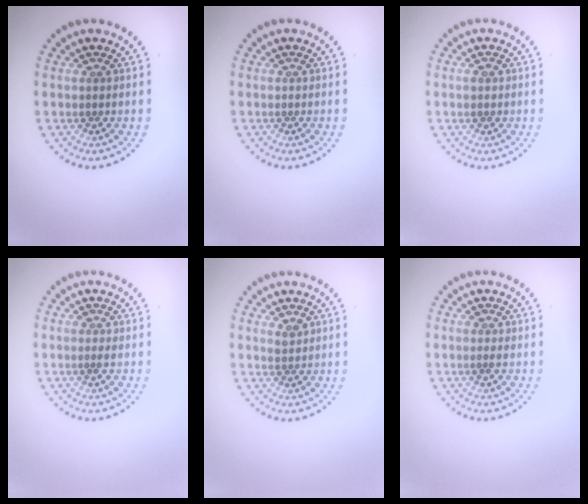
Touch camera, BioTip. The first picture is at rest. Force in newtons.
{"total": 0.0}
{"total": 1.0, "press": 1.0, "slide": 0.3}
{"total": 0.6, "press": 0.6, "slide": 0.2}
{"total": 0.9, "press": 0.7, "slide": 0.4}
{"total": 0.7, "press": 0.7, "slide": 0.2}